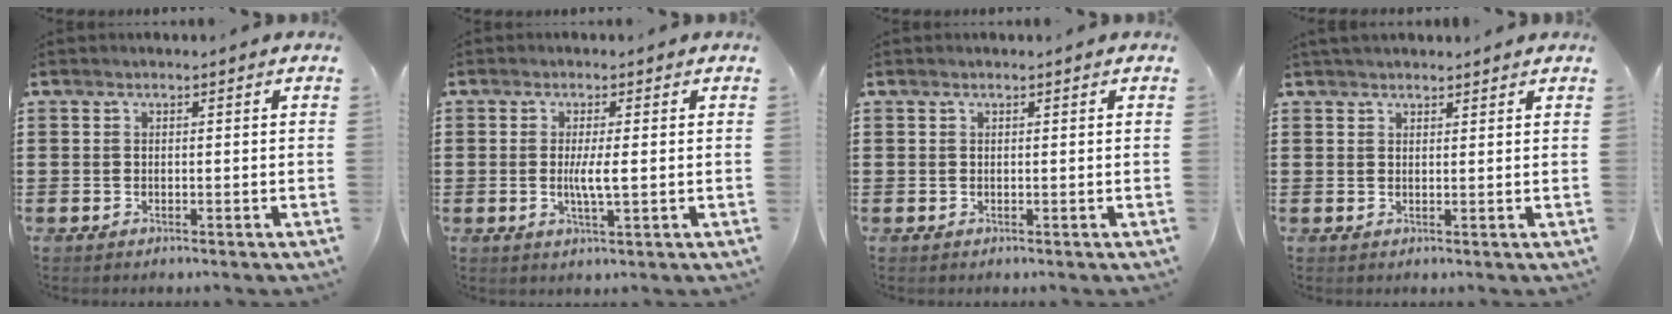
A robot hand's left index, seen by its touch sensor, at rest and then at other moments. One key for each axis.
{"total": 3.4, "fx": 0.0, "fy": 0.4, "fz": 3.4, "tx": -0.063, "ty": -0.004, "tz": -0.001}
{"total": 0.0}
{"total": 1.8, "fx": 1.7, "fy": 0.6, "fz": 0.3, "tx": -0.010, "ty": 0.003, "tz": 0.033}